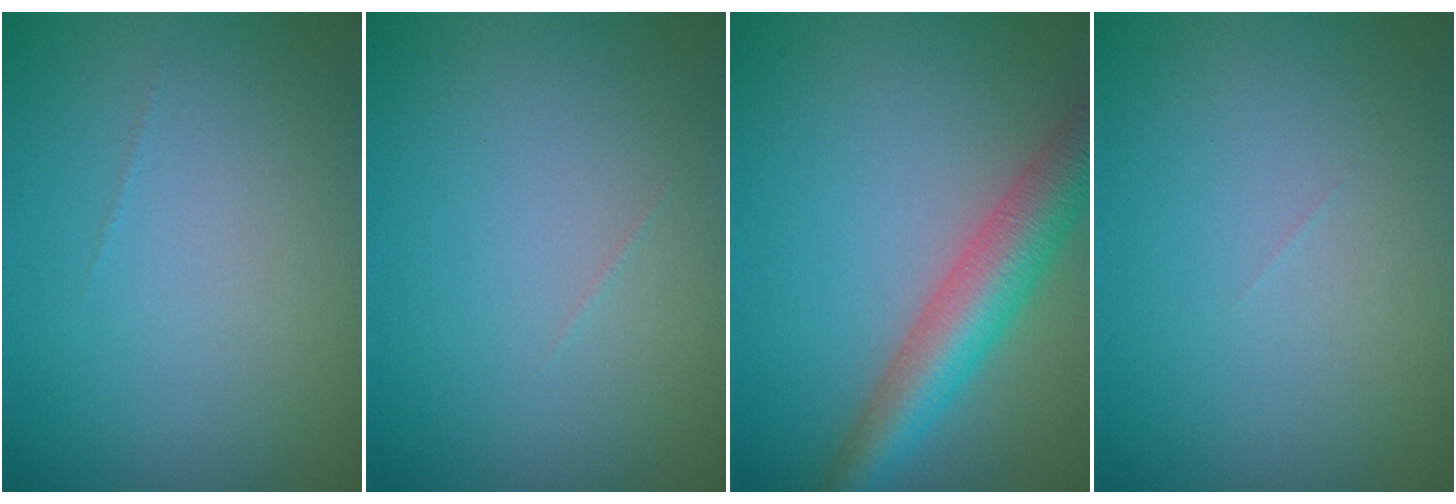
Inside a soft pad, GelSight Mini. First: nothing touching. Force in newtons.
{"total": 0.0}
{"total": 6.1, "press": 6.1, "slide": 0.2}
{"total": 0.0}